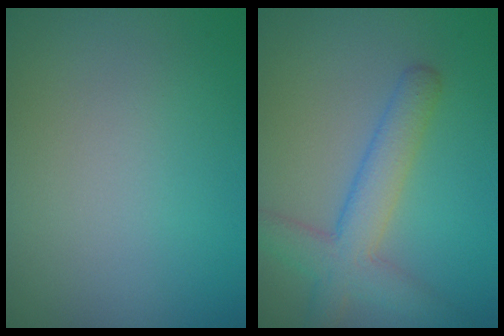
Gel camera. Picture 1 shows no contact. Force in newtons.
{"total": 4.6, "press": 4.6, "slide": 0.3}